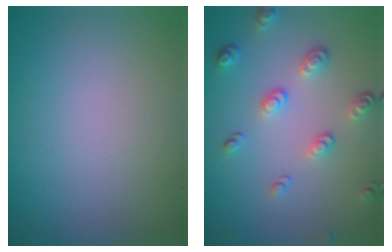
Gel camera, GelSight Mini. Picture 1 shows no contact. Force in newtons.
{"total": 3.3, "press": 2.6, "slide": 2.0}